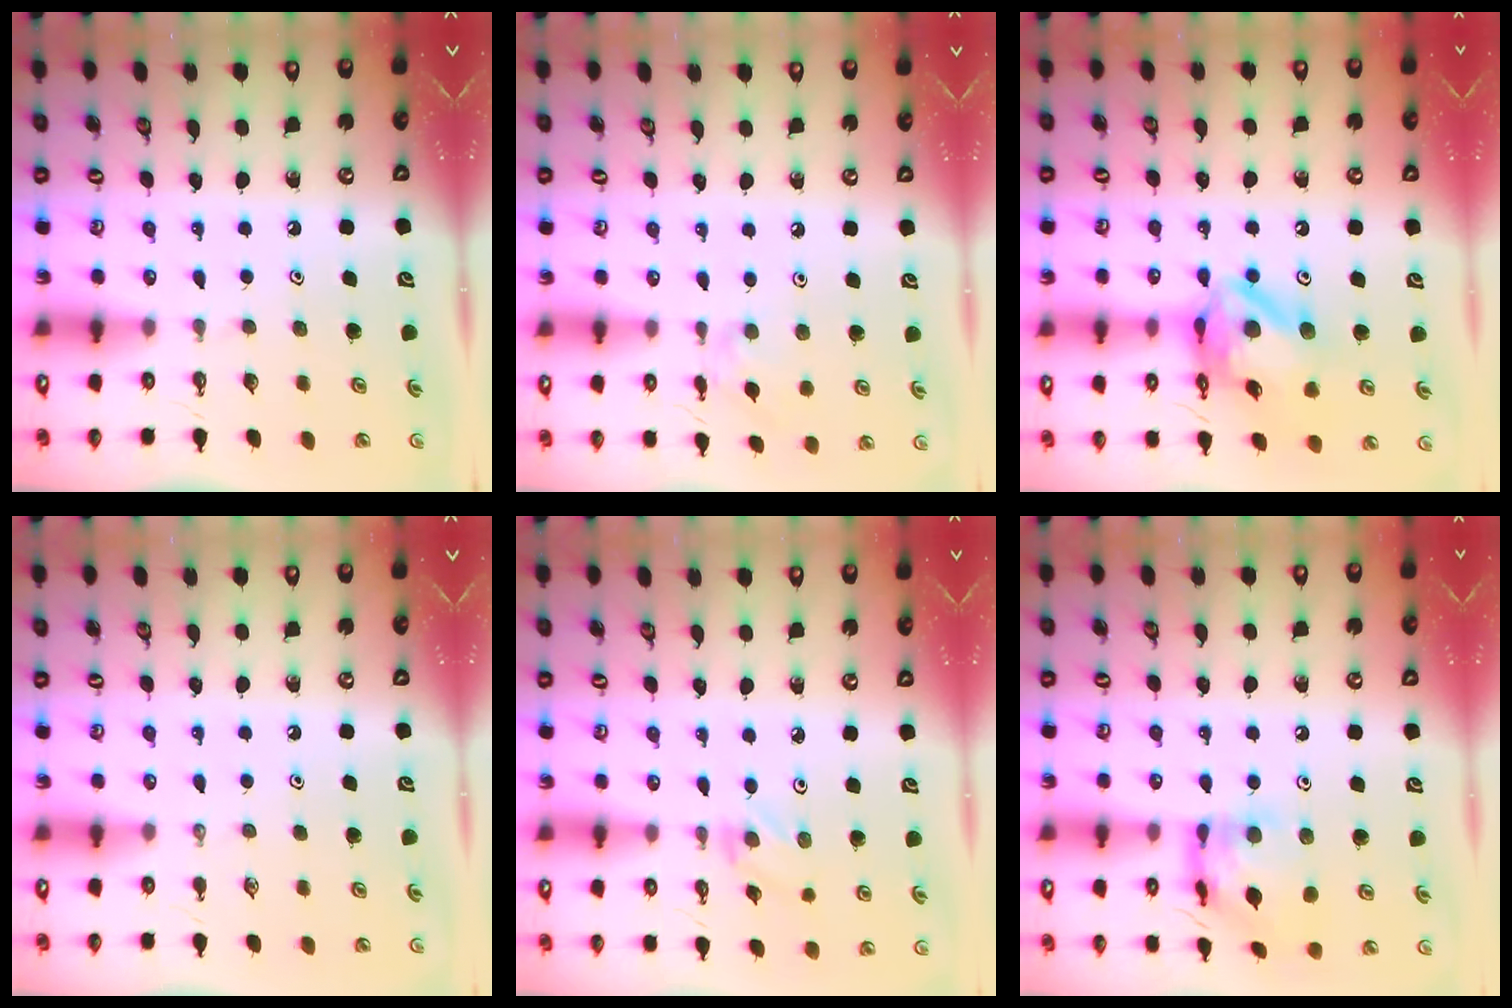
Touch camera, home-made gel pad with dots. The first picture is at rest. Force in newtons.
{"total": 1.1, "press": 1.0, "slide": 0.2}
{"total": 14.0, "press": 14.0, "slide": 1.5}
{"total": 0.0}
{"total": 1.2, "press": 1.1, "slide": 0.2}
{"total": 12.6, "press": 12.6, "slide": 1.2}